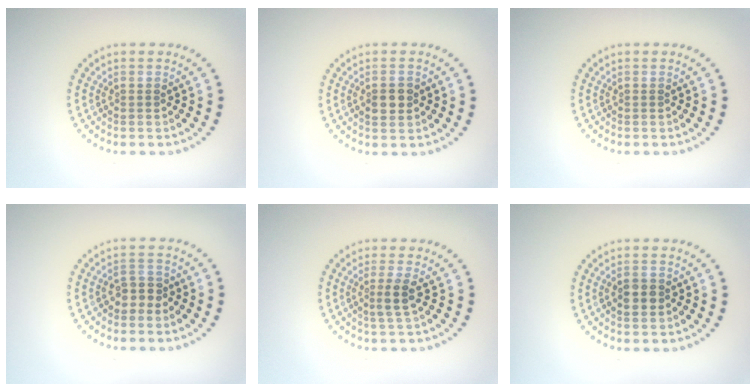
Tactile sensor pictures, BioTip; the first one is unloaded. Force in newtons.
{"total": 2.3, "press": 2.3, "slide": 0.1}
{"total": 0.0}
{"total": 2.0, "press": 1.7, "slide": 0.9}
{"total": 1.7, "press": 1.3, "slide": 1.1}
{"total": 1.9, "press": 1.9, "slide": 0.4}